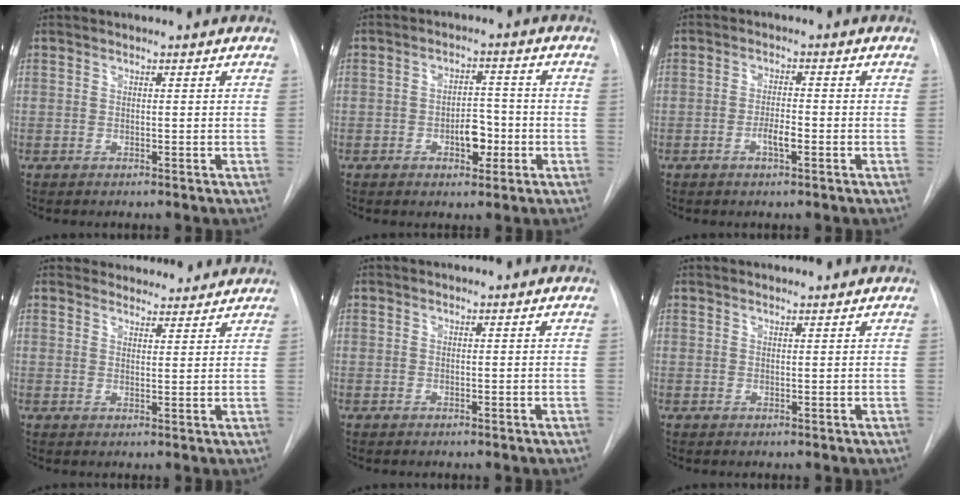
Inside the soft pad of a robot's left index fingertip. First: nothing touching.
{"total": 4.5, "force": [-1.6, 2.3, 3.6], "torque": [-0.047, 0.007, -0.021]}
{"total": 2.7, "force": [-1.1, 0.6, 2.3], "torque": [-0.040, 0.002, -0.021]}
{"total": 8.2, "force": [7.8, 2.5, 0.5], "torque": [0.013, 0.019, 0.088]}
{"total": 0.0}
{"total": 1.6, "force": [1.5, 0.2, 0.1], "torque": [-0.008, 0.013, 0.026]}